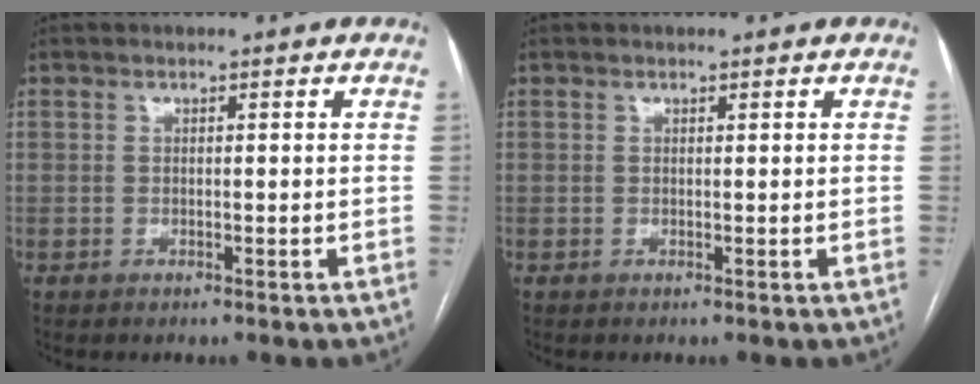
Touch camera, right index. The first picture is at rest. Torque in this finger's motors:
{"motor_torque": [0.04, -0.02, 0.00, 0.00]}